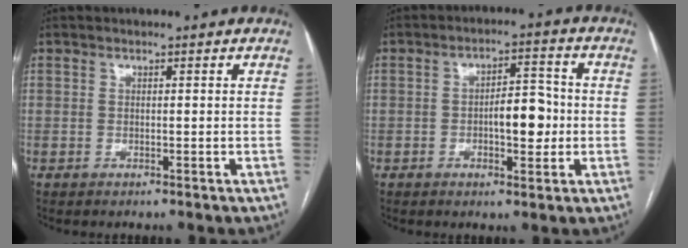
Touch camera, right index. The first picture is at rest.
{"total": 6.7, "force": [-1.0, 2.6, 6.1], "torque": [-0.094, 0.011, -0.012]}